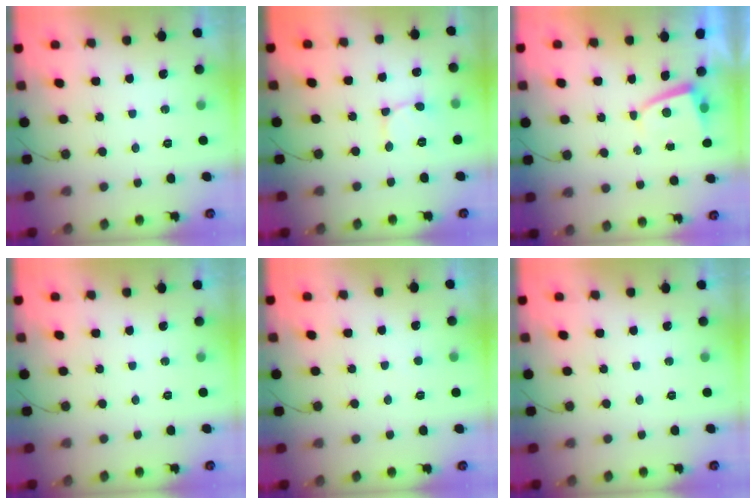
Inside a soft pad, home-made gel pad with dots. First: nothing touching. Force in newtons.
{"total": 2.6, "press": 2.6, "slide": 0.2}
{"total": 1.8, "press": 1.8, "slide": 0.3}
{"total": 0.0}
{"total": 3.2, "press": 3.2, "slide": 0.3}
{"total": 0.0}